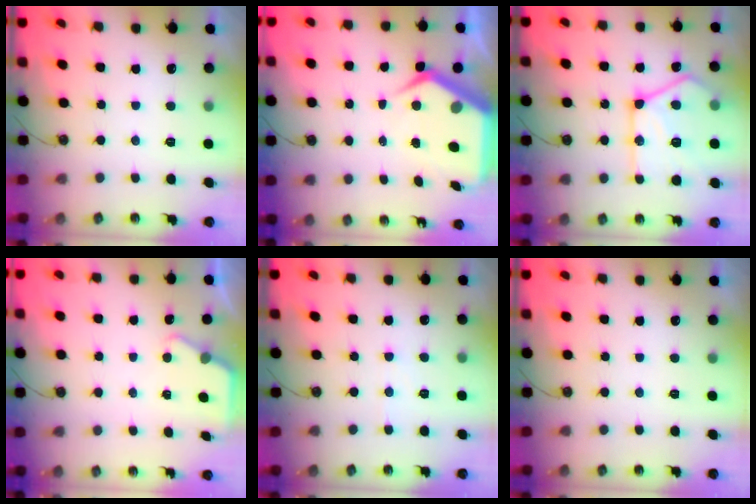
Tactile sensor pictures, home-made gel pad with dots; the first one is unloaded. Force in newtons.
{"total": 9.3, "press": 9.2, "slide": 0.9}
{"total": 19.3, "press": 19.2, "slide": 2.1}
{"total": 2.7, "press": 2.7, "slide": 0.2}
{"total": 3.9, "press": 3.9, "slide": 0.6}
{"total": 0.0}